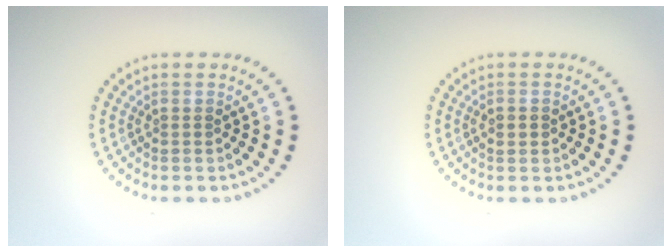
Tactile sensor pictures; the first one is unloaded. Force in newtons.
{"total": 1.4, "press": 1.4, "slide": 0.1}